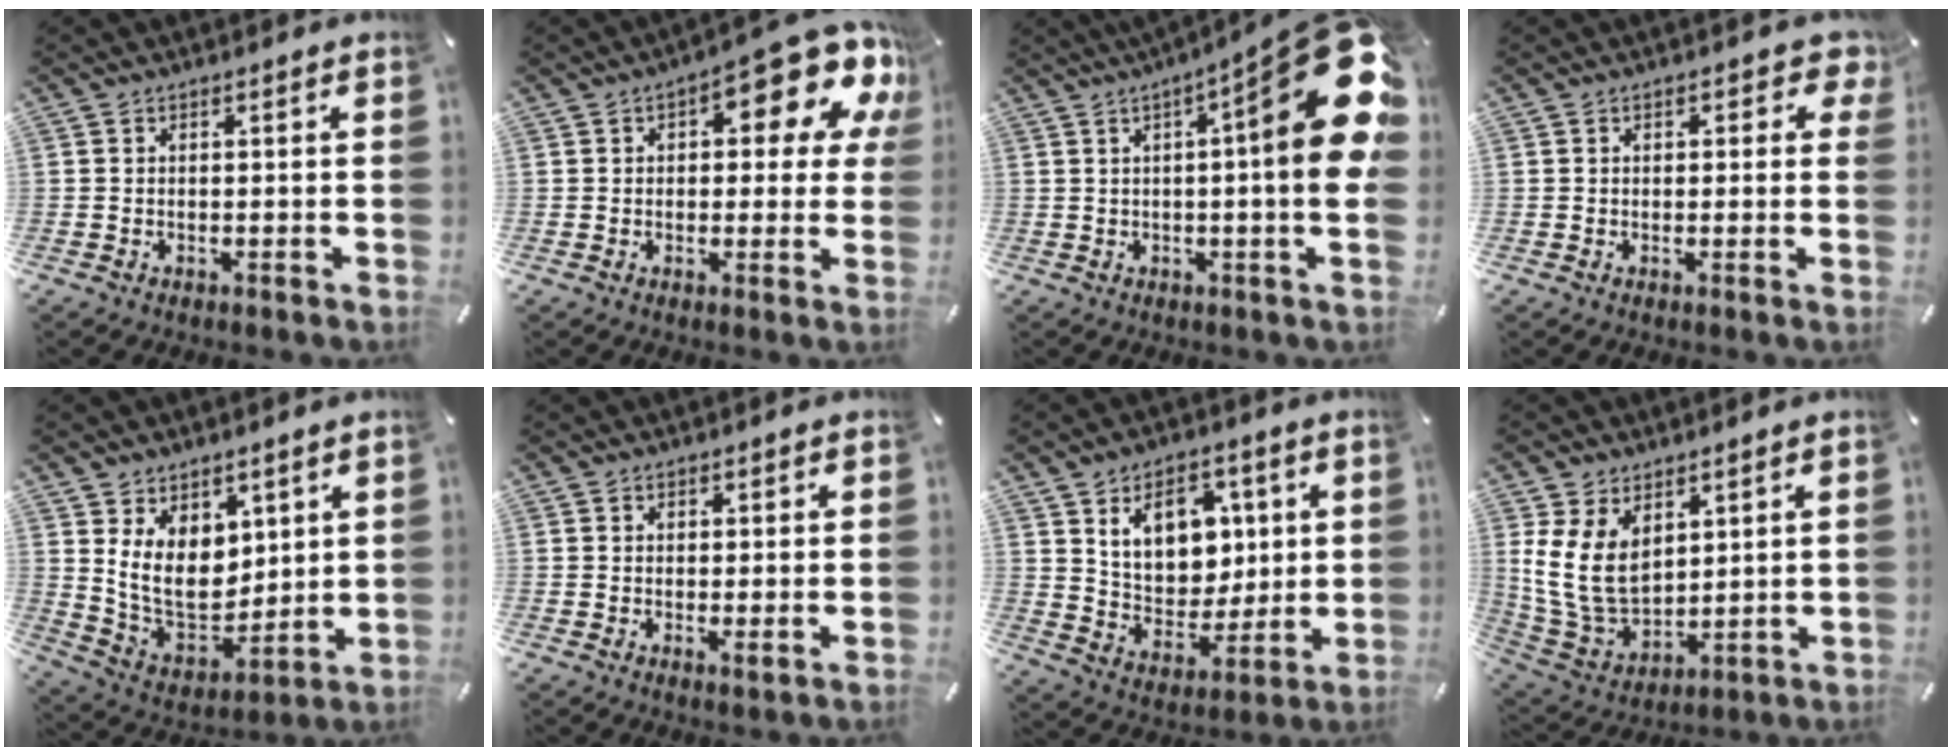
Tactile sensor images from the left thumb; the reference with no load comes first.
{"total": 14.3, "force": [6.9, 5.7, 11.1], "torque": [-0.130, -0.058, 0.110]}
{"total": 23.9, "force": [6.7, 4.1, 22.6], "torque": [-0.303, -0.069, 0.103]}
{"total": 2.9, "force": [1.1, 2.0, 1.9], "torque": [-0.007, -0.004, 0.012]}
{"total": 11.9, "force": [4.1, 9.4, 6.1], "torque": [-0.130, -0.037, 0.082]}
{"total": 1.4, "force": [0.8, 0.9, 0.8], "torque": [-0.007, -0.004, 0.013]}
{"total": 12.8, "force": [5.8, 9.7, 5.9], "torque": [-0.089, -0.024, 0.110]}
{"total": 12.7, "force": [3.7, 9.5, 7.6], "torque": [-0.179, -0.019, 0.071]}